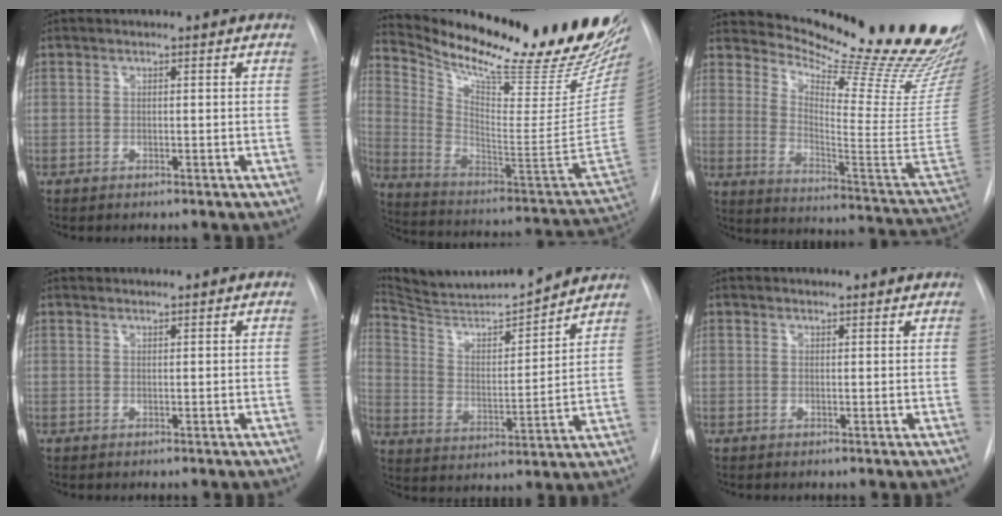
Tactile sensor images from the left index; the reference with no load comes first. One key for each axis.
{"total": 29.1, "fx": 24.3, "fy": 1.8, "fz": 15.8, "tx": -0.265, "ty": -0.110, "tz": 0.344}
{"total": 25.1, "fx": 21.3, "fy": 0.7, "fz": 13.2, "tx": -0.199, "ty": -0.132, "tz": 0.274}
{"total": 0.6, "fx": 0.6, "fy": -0.3, "fz": 0.0, "tx": 0.000, "ty": 0.009, "tz": 0.017}
{"total": 17.6, "fx": 16.5, "fy": 0.7, "fz": 5.9, "tx": -0.104, "ty": -0.013, "tz": 0.264}
{"total": 3.3, "fx": 3.1, "fy": 0.7, "fz": 0.4, "tx": -0.006, "ty": 0.006, "tz": 0.026}